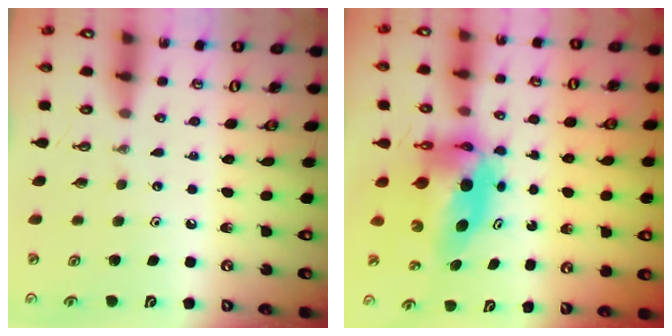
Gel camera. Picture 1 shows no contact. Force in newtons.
{"total": 8.3, "press": 8.3, "slide": 0.7}